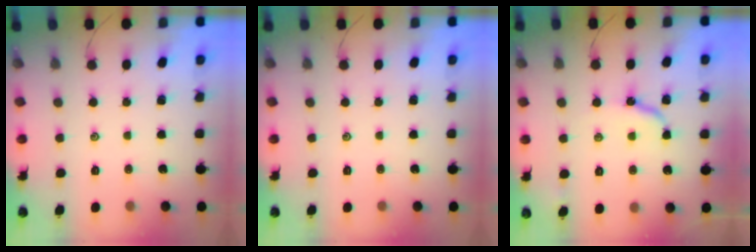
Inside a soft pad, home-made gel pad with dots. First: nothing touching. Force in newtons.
{"total": 0.0}
{"total": 6.6, "press": 6.6, "slide": 0.2}